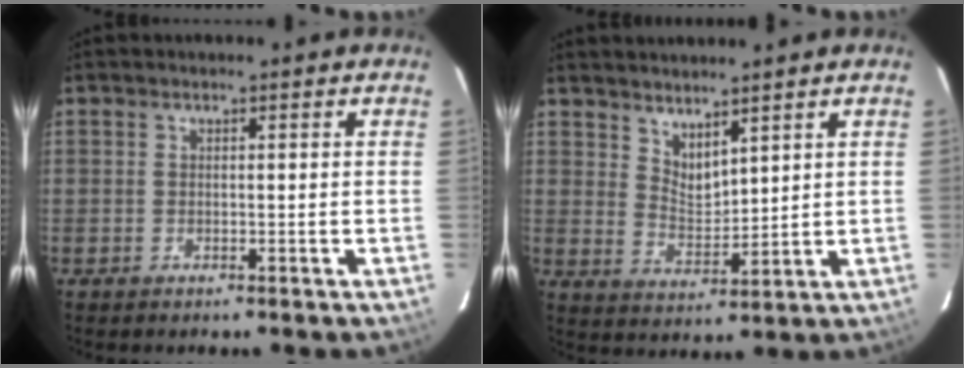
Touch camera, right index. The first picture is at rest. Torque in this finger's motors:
{"motor_torque": [-0.03, 0.16, 0.02, 0.00]}